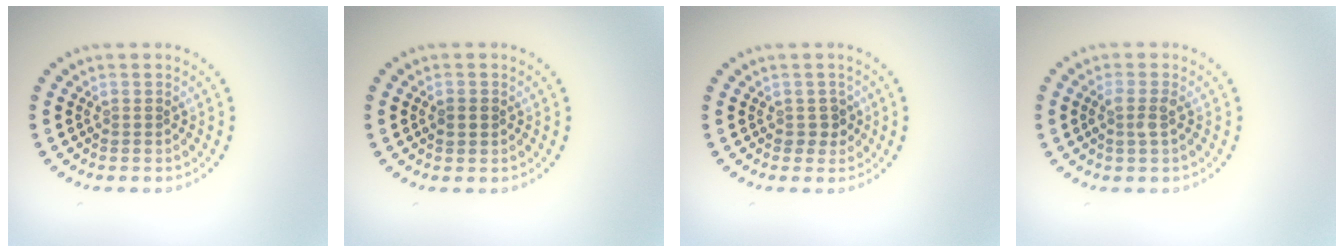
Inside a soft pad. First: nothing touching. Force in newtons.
{"total": 1.4, "press": 1.4, "slide": 0.2}
{"total": 1.3, "press": 1.1, "slide": 0.6}
{"total": 1.5, "press": 1.3, "slide": 0.7}